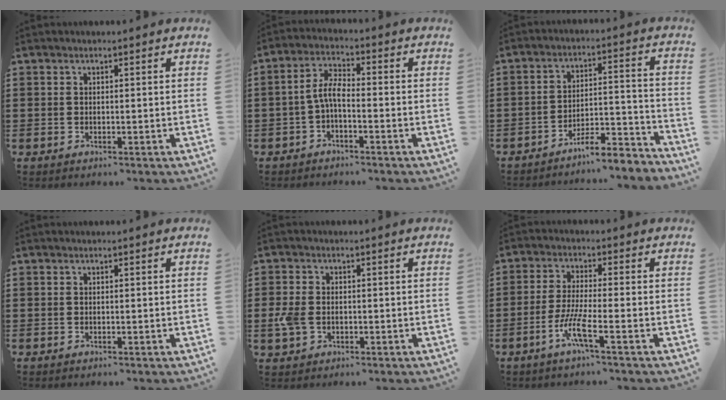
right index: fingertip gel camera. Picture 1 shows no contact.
{"total": 4.3, "force": [-1.2, 1.5, 3.8], "torque": [-0.084, 0.006, -0.028]}
{"total": 6.3, "force": [-6.0, 0.4, 2.0], "torque": [-0.029, 0.008, -0.114]}
{"total": 0.0}
{"total": 3.5, "force": [-0.7, 2.5, 2.3], "torque": [-0.066, -0.004, -0.018]}
{"total": 6.0, "force": [-2.9, 0.5, 5.2], "torque": [-0.113, -0.012, -0.060]}